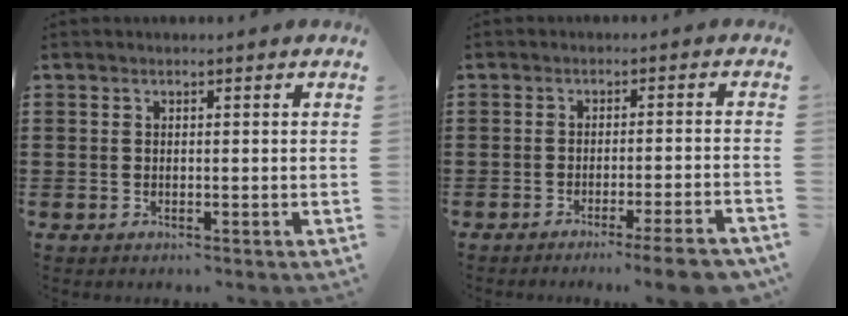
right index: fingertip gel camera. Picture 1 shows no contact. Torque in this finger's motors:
{"motor_torque": [2.14, 0.00, 0.43, 0.05]}